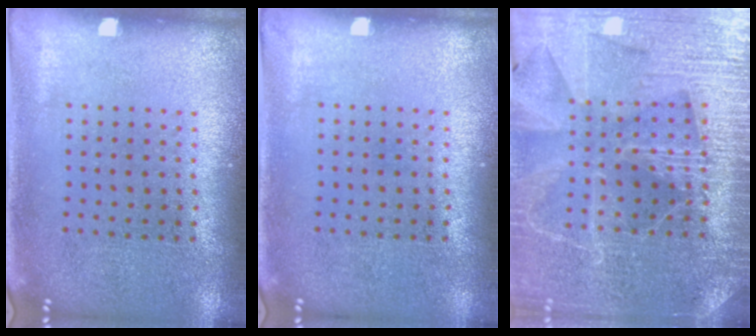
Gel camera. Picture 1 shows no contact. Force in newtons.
{"total": 0.0}
{"total": 4.1, "press": 3.9, "slide": 1.3}